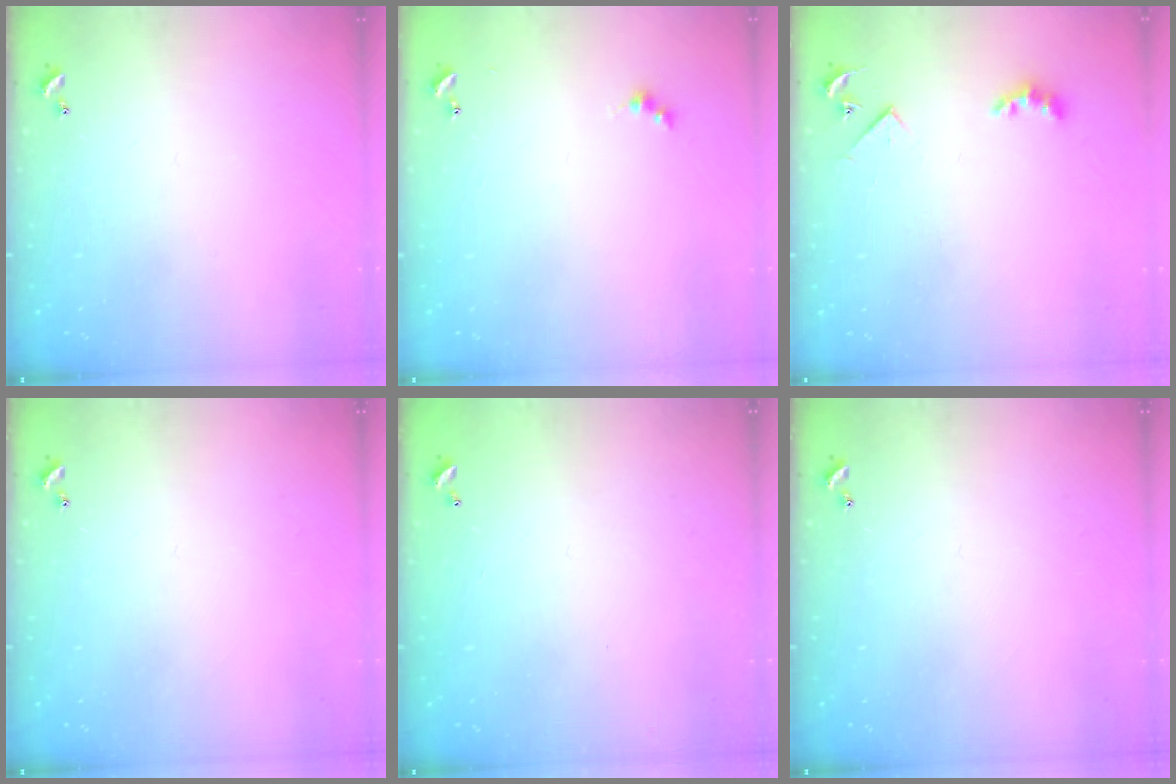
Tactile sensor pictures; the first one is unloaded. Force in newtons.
{"total": 2.6, "press": 2.6, "slide": 0.5}
{"total": 3.6, "press": 3.6, "slide": 0.6}
{"total": 0.0}
{"total": 2.9, "press": 2.9, "slide": 0.1}
{"total": 0.0}